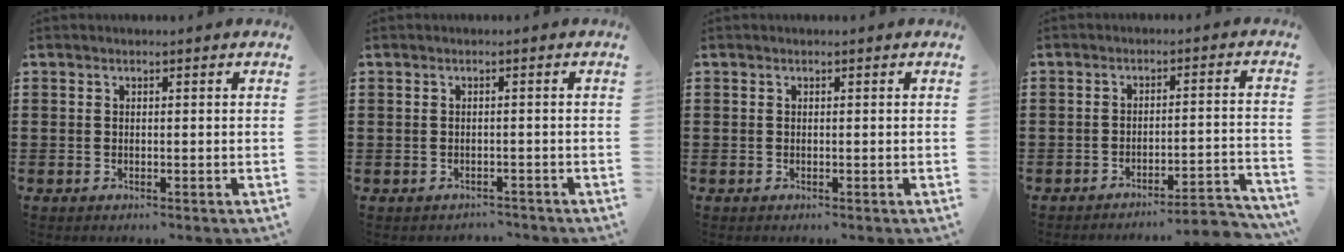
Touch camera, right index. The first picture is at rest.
{"total": 1.1, "force": [-0.9, 0.5, -0.1], "torque": [-0.003, 0.003, -0.022]}
{"total": 0.0}
{"total": 3.8, "force": [-3.5, -0.2, 1.5], "torque": [-0.029, -0.012, -0.072]}